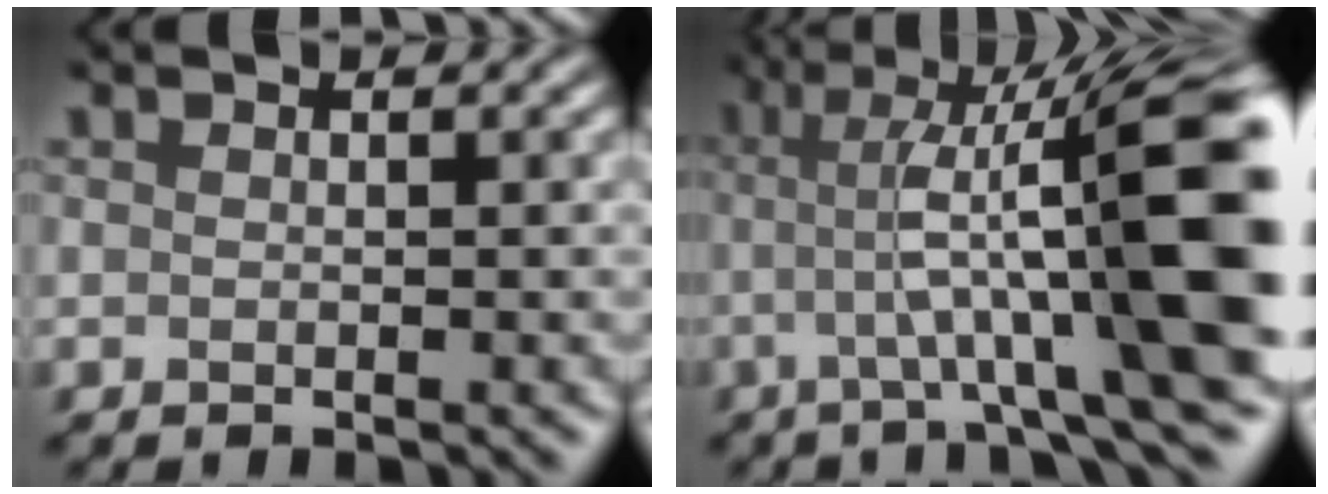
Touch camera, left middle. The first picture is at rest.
{"total": 10.7, "force": [-1.1, 1.7, 10.5], "torque": [-0.192, 0.017, 0.011]}